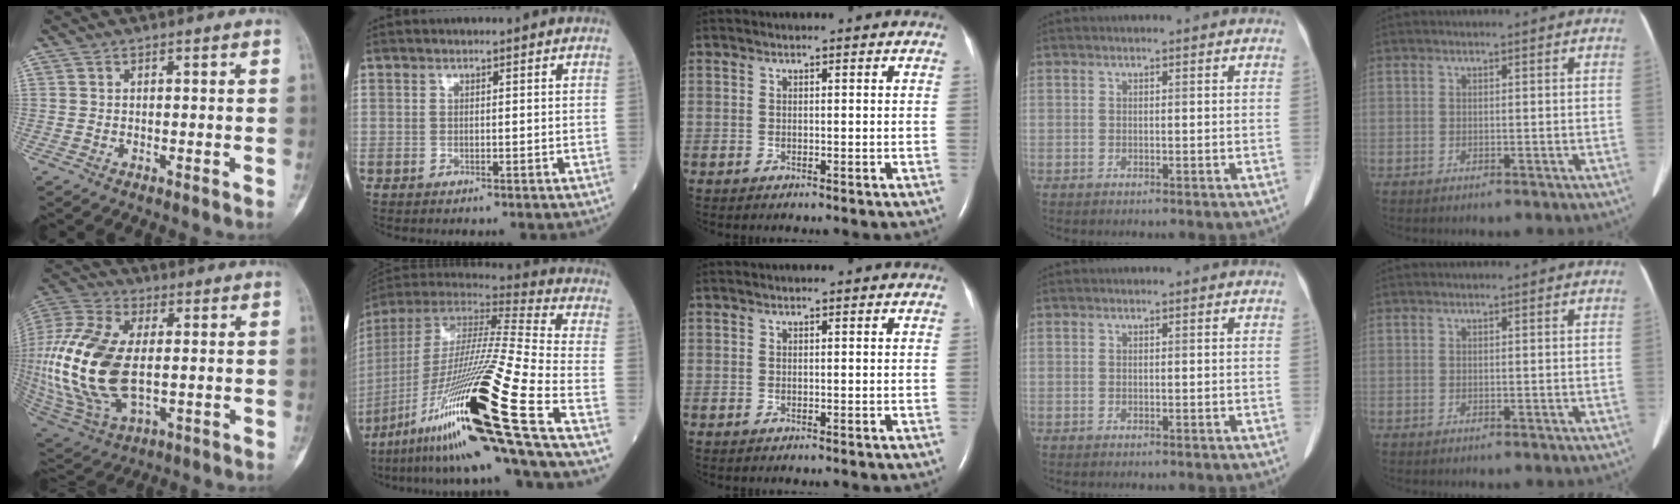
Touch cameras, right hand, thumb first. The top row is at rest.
{"thumb": {"total": 23.4, "force": [-0.4, 12.8, 19.6], "torque": [-0.443, -0.011, 0.002]}, "index": {"total": 31.0, "force": [-14.8, -0.6, 27.2], "torque": [-0.505, -0.050, -0.271]}}